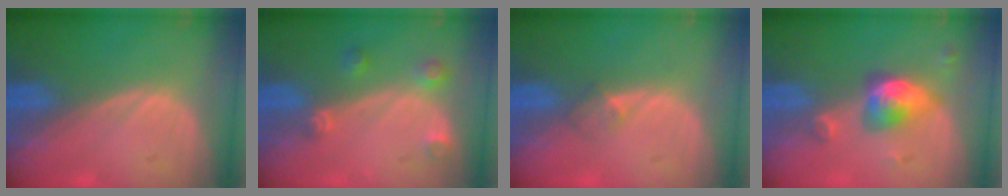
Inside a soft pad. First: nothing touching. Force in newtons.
{"total": 3.2, "press": 2.9, "slide": 1.2}
{"total": 2.0, "press": 1.6, "slide": 1.1}
{"total": 5.0, "press": 4.9, "slide": 0.4}